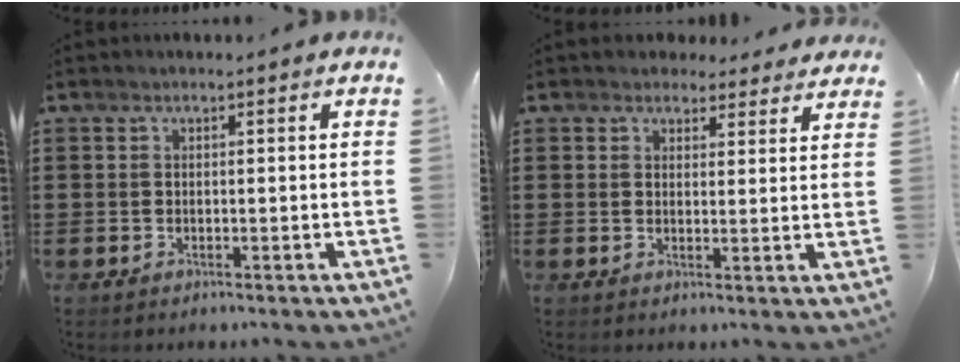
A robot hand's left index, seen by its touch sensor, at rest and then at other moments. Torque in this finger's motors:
{"motor_torque": [1.28, -0.86, 0.39, 0.06]}